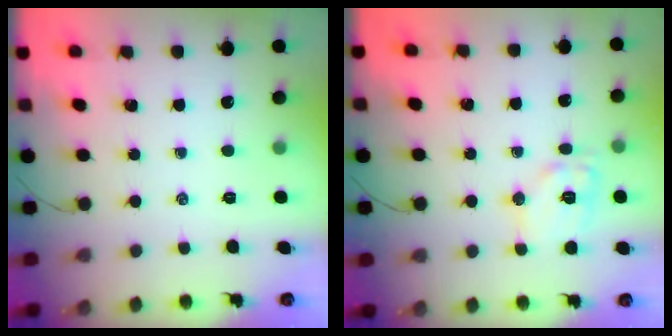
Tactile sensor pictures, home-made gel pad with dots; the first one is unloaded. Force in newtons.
{"total": 10.2, "press": 10.2, "slide": 0.7}